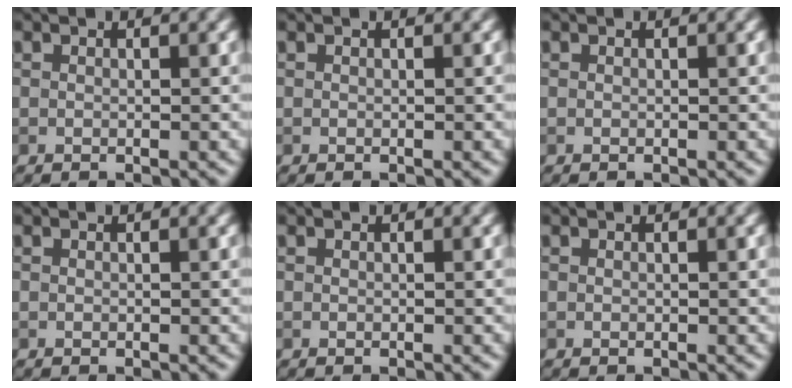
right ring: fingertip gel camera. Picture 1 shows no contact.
{"total": 0.0}
{"total": 0.0}
{"total": 0.0}
{"total": 0.0}
{"total": 0.0}